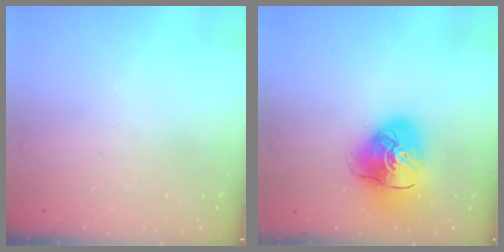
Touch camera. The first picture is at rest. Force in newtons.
{"total": 11.7, "press": 11.5, "slide": 1.8}